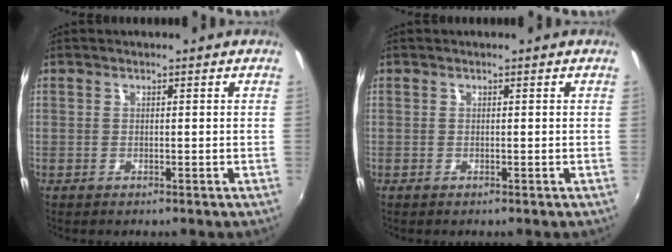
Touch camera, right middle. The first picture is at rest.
{"total": 0.0}